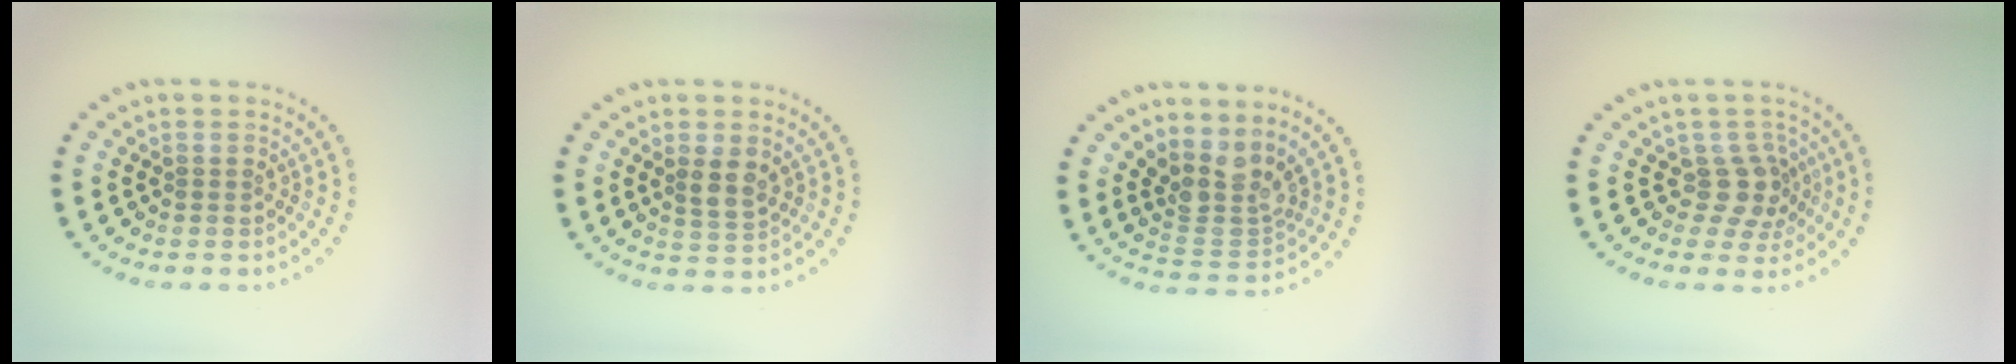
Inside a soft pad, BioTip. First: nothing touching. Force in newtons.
{"total": 2.1, "press": 1.9, "slide": 0.9}
{"total": 3.8, "press": 2.8, "slide": 2.6}
{"total": 2.7, "press": 2.0, "slide": 1.7}